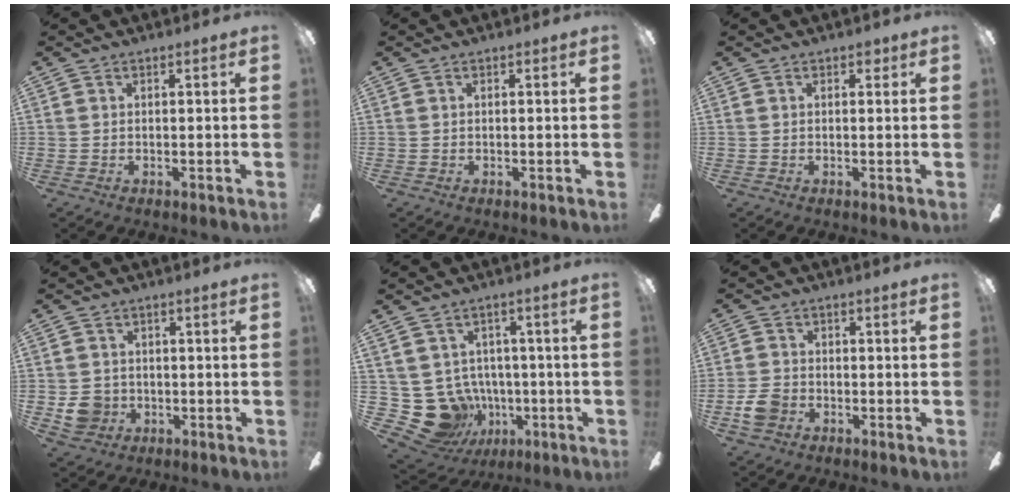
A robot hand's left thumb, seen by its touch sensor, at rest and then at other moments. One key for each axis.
{"total": 0.0}
{"total": 1.2, "fx": 0.6, "fy": 0.8, "fz": 0.6, "tx": -0.003, "ty": 0.001, "tz": 0.008}
{"total": 5.7, "fx": -1.0, "fy": 5.3, "fz": 1.8, "tx": -0.034, "ty": 0.007, "tz": -0.018}
{"total": 12.7, "fx": -3.1, "fy": 11.4, "fz": 4.9, "tx": -0.131, "ty": 0.007, "tz": -0.037}
{"total": 5.3, "fx": -2.1, "fy": 4.1, "fz": 2.6, "tx": -0.052, "ty": 0.008, "tz": -0.042}